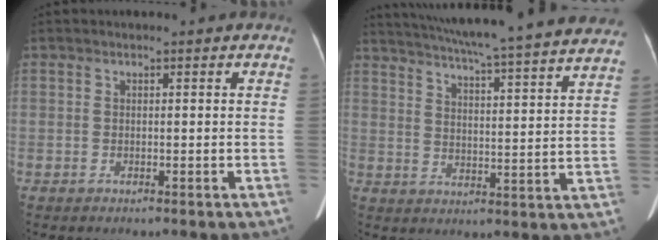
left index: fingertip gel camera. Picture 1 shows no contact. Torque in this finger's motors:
{"motor_torque": [0.06, -0.94, 0.20, 0.12]}